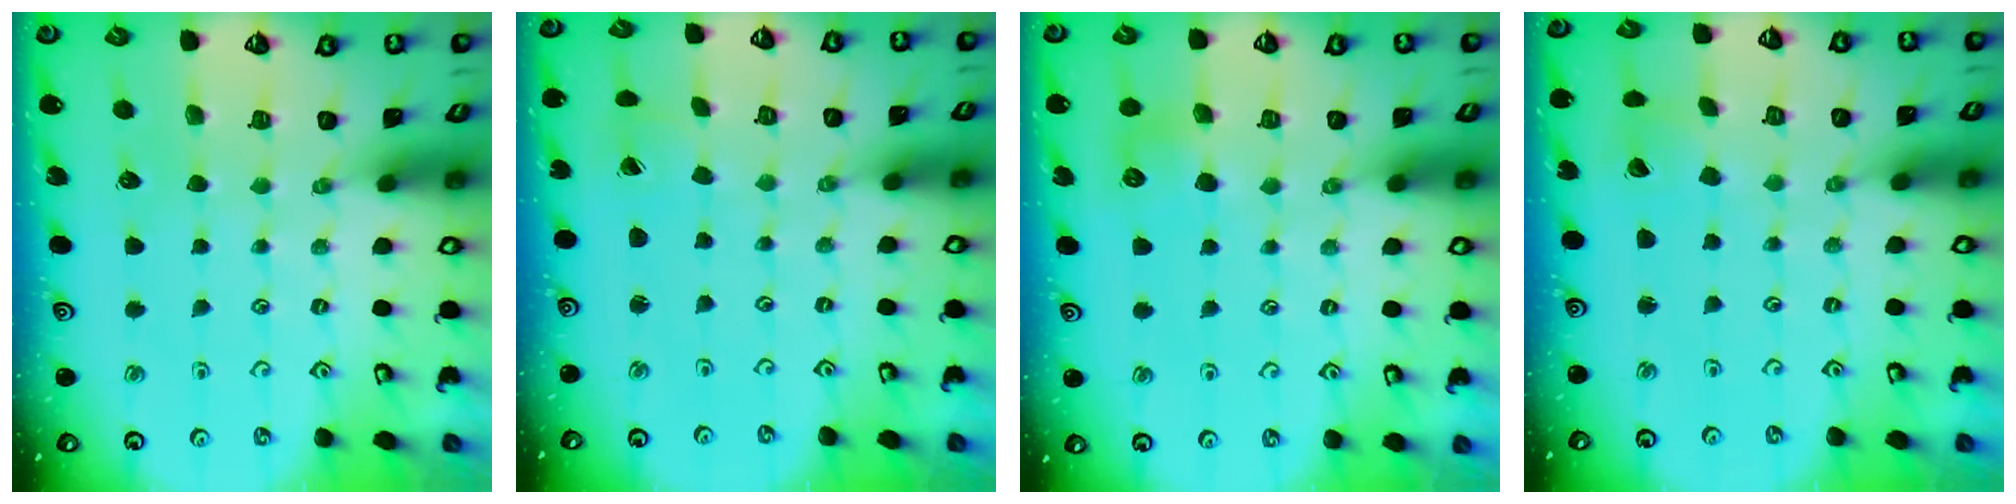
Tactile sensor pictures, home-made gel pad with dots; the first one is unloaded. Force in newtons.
{"total": 1.5, "press": 1.5, "slide": 0.0}
{"total": 6.7, "press": 6.7, "slide": 0.5}
{"total": 2.6, "press": 2.6, "slide": 0.3}